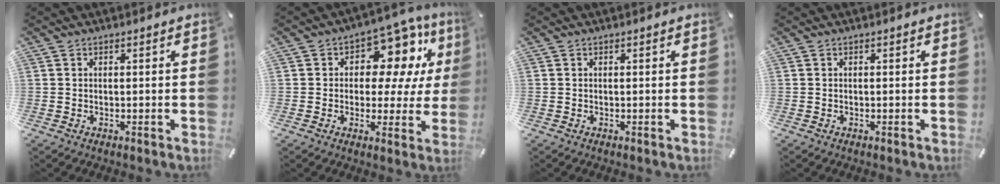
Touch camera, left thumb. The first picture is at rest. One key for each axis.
{"total": 12.0, "fx": 5.5, "fy": 7.7, "fz": 7.4, "tx": -0.112, "ty": -0.037, "tz": 0.100}
{"total": 0.0}
{"total": 0.0}